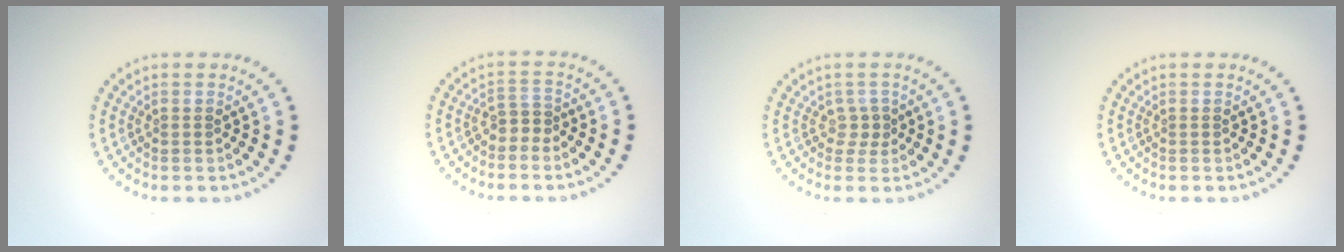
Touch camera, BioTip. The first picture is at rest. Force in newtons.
{"total": 1.5, "press": 1.2, "slide": 0.9}
{"total": 1.2, "press": 1.0, "slide": 0.8}
{"total": 0.0}